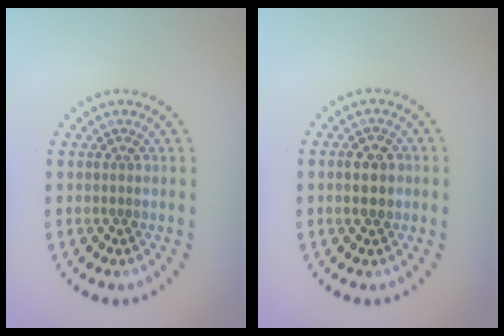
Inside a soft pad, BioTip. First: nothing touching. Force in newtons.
{"total": 2.2, "press": 2.2, "slide": 0.1}